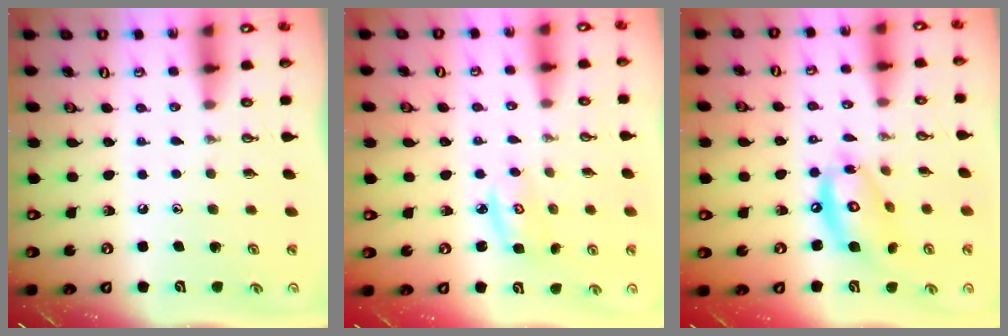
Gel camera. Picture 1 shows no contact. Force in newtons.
{"total": 3.4, "press": 3.4, "slide": 0.2}
{"total": 13.3, "press": 13.3, "slide": 1.2}